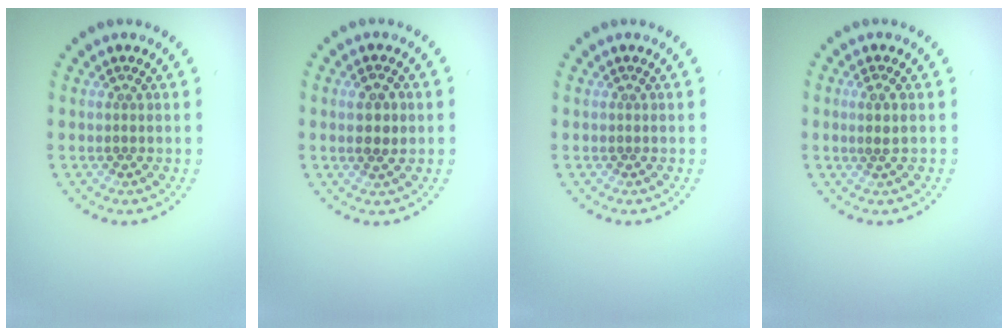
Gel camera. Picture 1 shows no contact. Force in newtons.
{"total": 2.4, "press": 2.4, "slide": 0.5}
{"total": 0.0}
{"total": 0.9, "press": 0.7, "slide": 0.7}